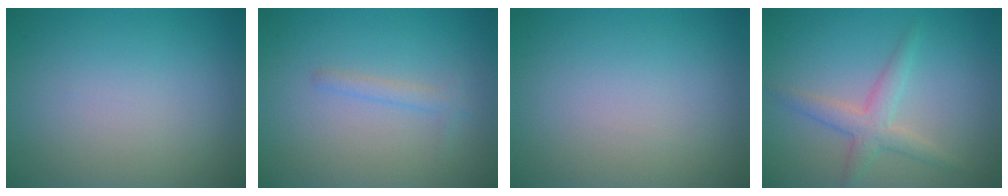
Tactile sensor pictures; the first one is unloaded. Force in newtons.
{"total": 1.2, "press": 1.2, "slide": 0.0}
{"total": 0.0}
{"total": 2.8, "press": 2.8, "slide": 0.1}